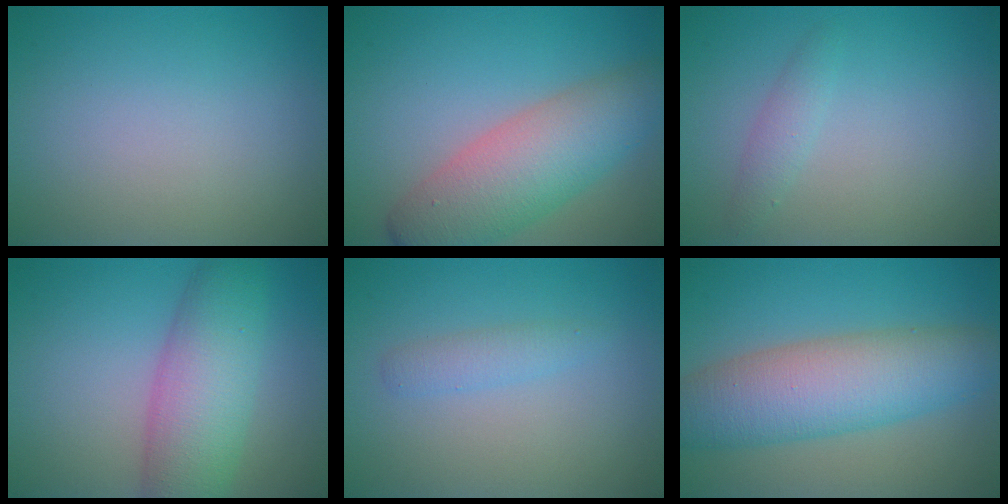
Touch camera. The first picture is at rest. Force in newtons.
{"total": 7.6, "press": 7.6, "slide": 0.4}
{"total": 1.4, "press": 1.4, "slide": 0.0}
{"total": 7.1, "press": 7.1, "slide": 0.3}
{"total": 1.4, "press": 1.4, "slide": 0.1}
{"total": 8.2, "press": 8.2, "slide": 0.1}